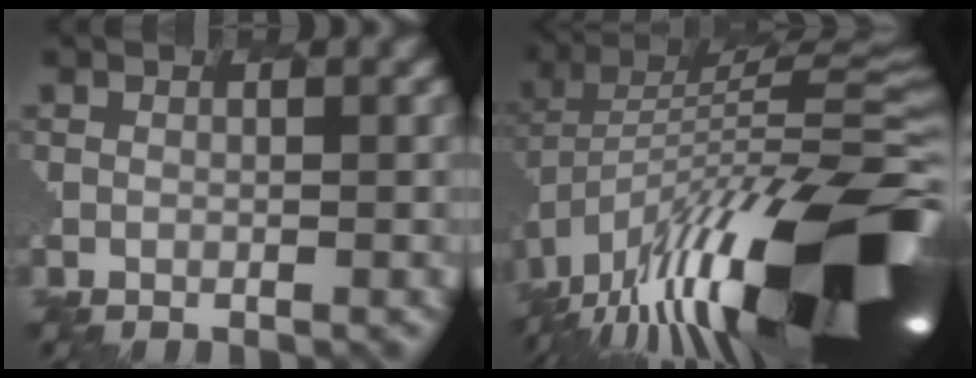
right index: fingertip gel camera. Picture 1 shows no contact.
{"total": 15.9, "force": [-7.2, 4.7, 13.4], "torque": [-0.222, 0.022, -0.135]}